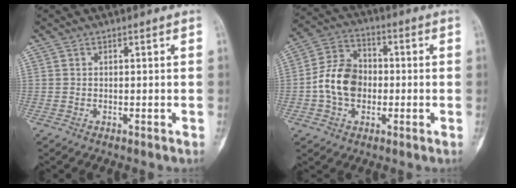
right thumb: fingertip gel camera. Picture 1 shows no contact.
{"total": 10.7, "force": [-1.3, 8.1, 6.9], "torque": [-0.111, 0.028, -0.034]}